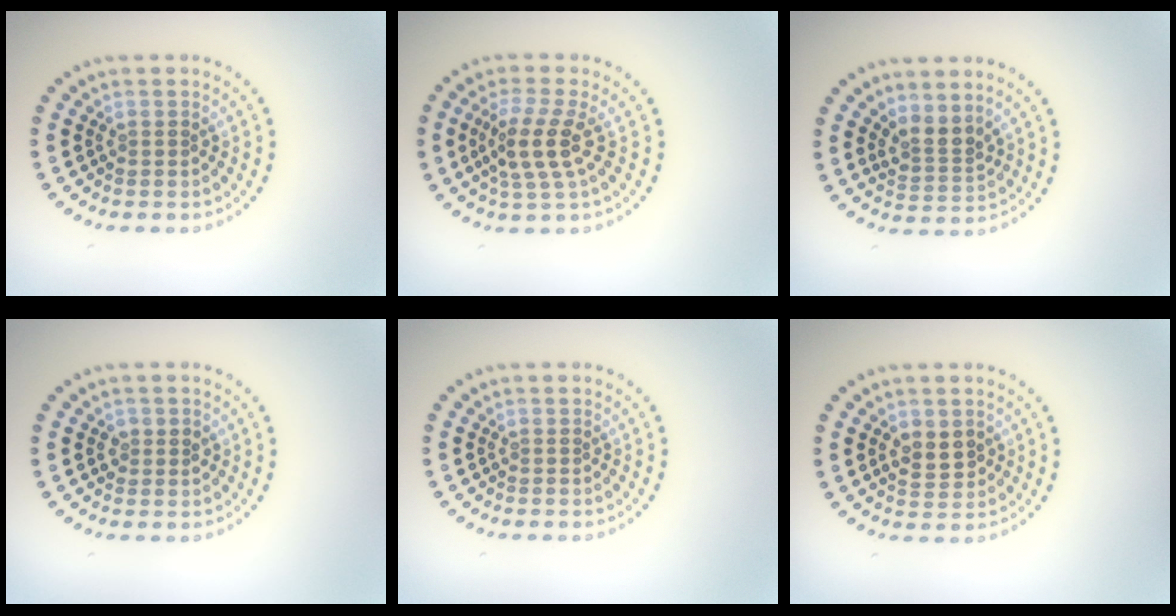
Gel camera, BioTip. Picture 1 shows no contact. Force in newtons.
{"total": 3.5, "press": 3.1, "slide": 1.7}
{"total": 2.5, "press": 1.9, "slide": 1.6}
{"total": 1.5, "press": 1.4, "slide": 0.3}
{"total": 0.0}
{"total": 2.4, "press": 2.4, "slide": 0.6}